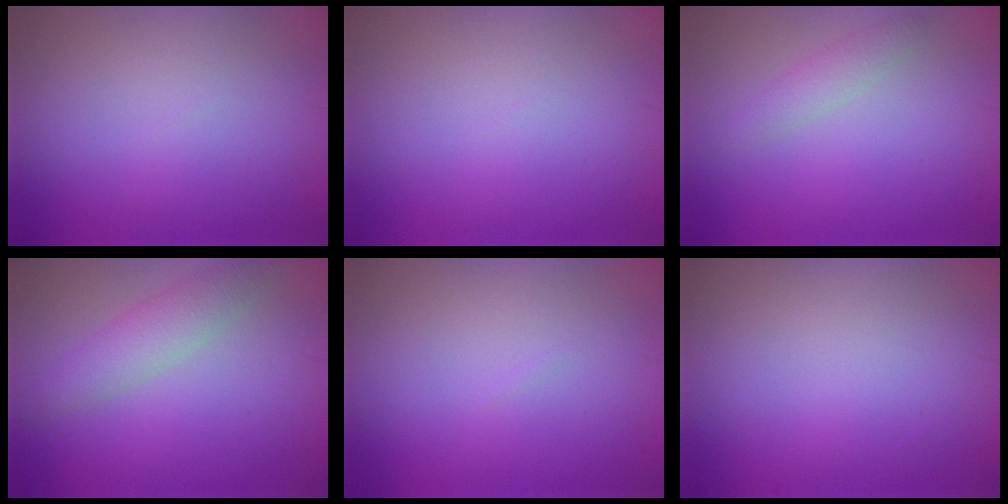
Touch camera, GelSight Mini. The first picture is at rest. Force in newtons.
{"total": 0.0}
{"total": 1.6, "press": 1.6, "slide": 0.1}
{"total": 2.9, "press": 2.9, "slide": 0.1}
{"total": 0.0}
{"total": 0.0}